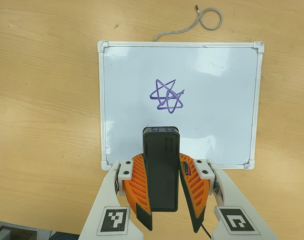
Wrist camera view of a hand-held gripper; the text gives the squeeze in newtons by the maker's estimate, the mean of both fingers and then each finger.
{"total": 10.2, "left": 8.5, "right": 12.0}